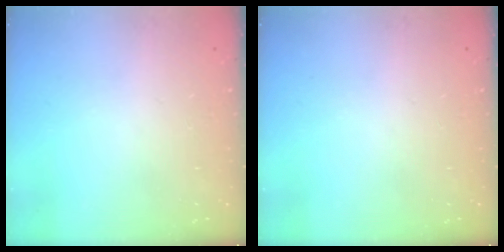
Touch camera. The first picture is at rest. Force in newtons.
{"total": 0.0}